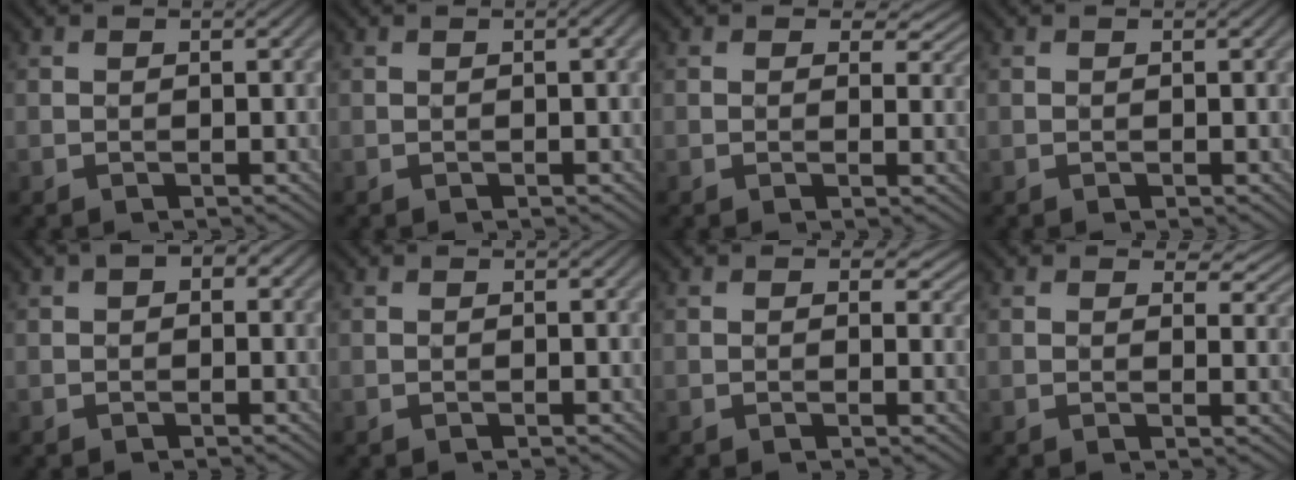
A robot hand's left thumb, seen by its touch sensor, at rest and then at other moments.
{"total": 1.3, "force": [0.0, 0.2, 1.3], "torque": [-0.019, 0.002, 0.001]}
{"total": 3.8, "force": [1.9, 2.3, 2.3], "torque": [-0.036, -0.006, 0.022]}
{"total": 0.0}
{"total": 2.8, "force": [0.7, 1.7, 2.1], "torque": [-0.025, 0.007, 0.002]}
{"total": 0.0}
{"total": 2.5, "force": [1.0, 1.6, 1.6], "torque": [-0.026, -0.004, 0.012]}
{"total": 4.0, "force": [2.4, 2.1, 2.4], "torque": [-0.034, -0.004, 0.036]}